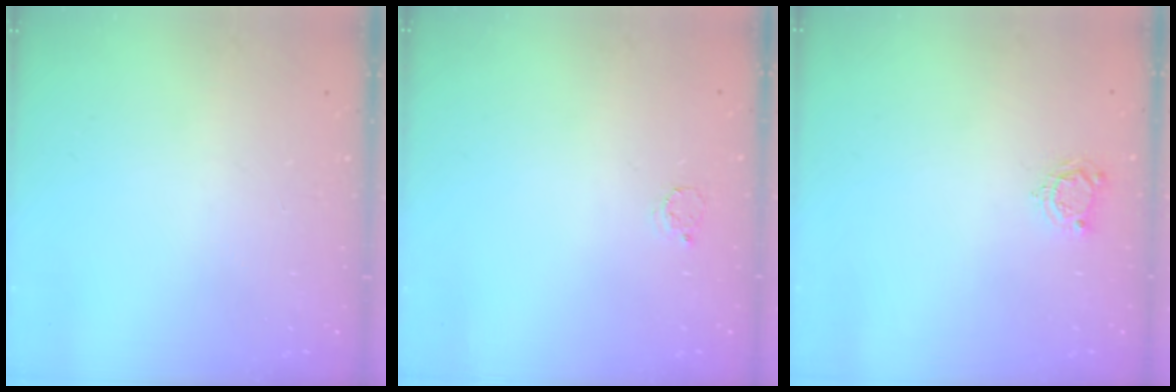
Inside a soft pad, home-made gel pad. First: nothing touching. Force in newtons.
{"total": 2.4, "press": 2.4, "slide": 0.3}
{"total": 4.3, "press": 4.3, "slide": 0.4}